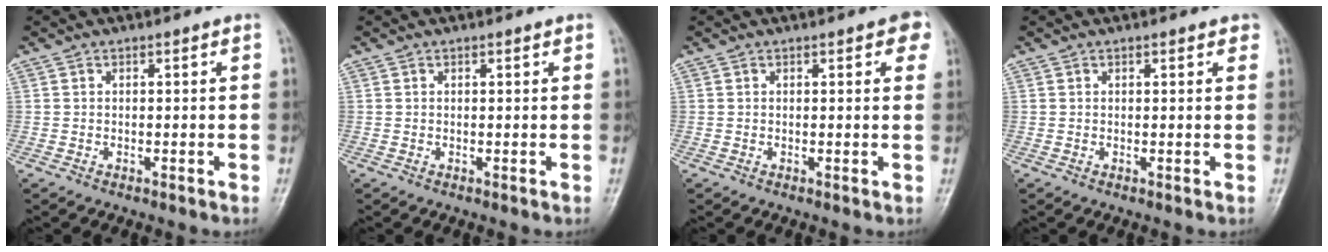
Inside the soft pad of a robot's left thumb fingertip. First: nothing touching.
{"total": 0.7, "force": [0.4, 0.1, 0.6], "torque": [-0.007, 0.001, 0.004]}
{"total": 3.6, "force": [1.6, 1.3, 2.9], "torque": [-0.021, -0.001, 0.012]}
{"total": 1.7, "force": [1.0, 0.6, 1.2], "torque": [-0.011, -0.002, 0.010]}